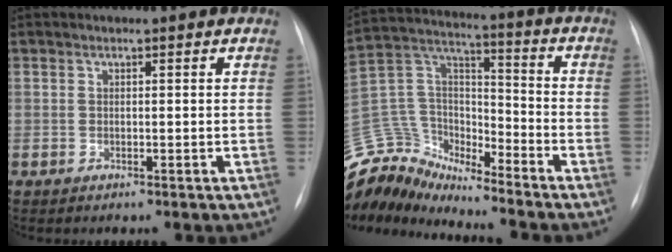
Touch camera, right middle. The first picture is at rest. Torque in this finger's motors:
{"motor_torque": [0.27, -0.30, 0.03, -0.02]}